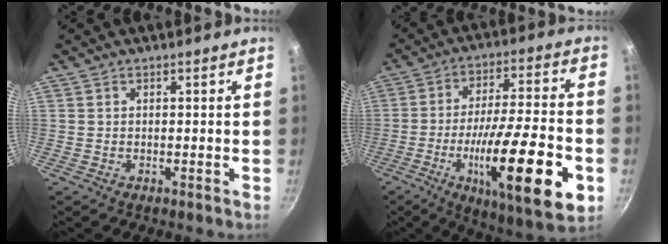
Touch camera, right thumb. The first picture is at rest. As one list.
[{"total": 23.7, "force": [-7.9, 5.8, 21.6], "torque": [-0.326, 0.018, -0.121]}]